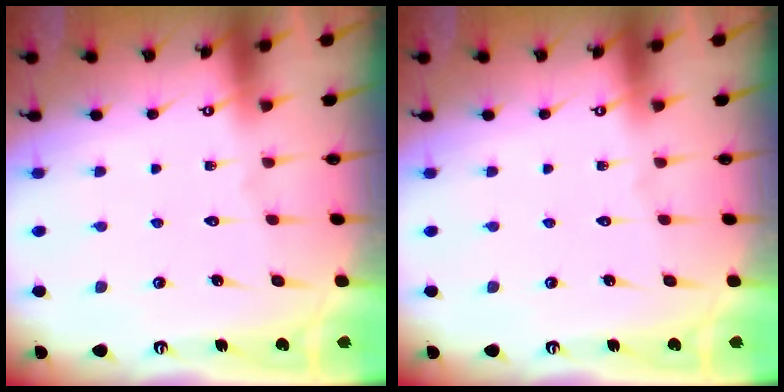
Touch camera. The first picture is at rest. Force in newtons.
{"total": 0.0}